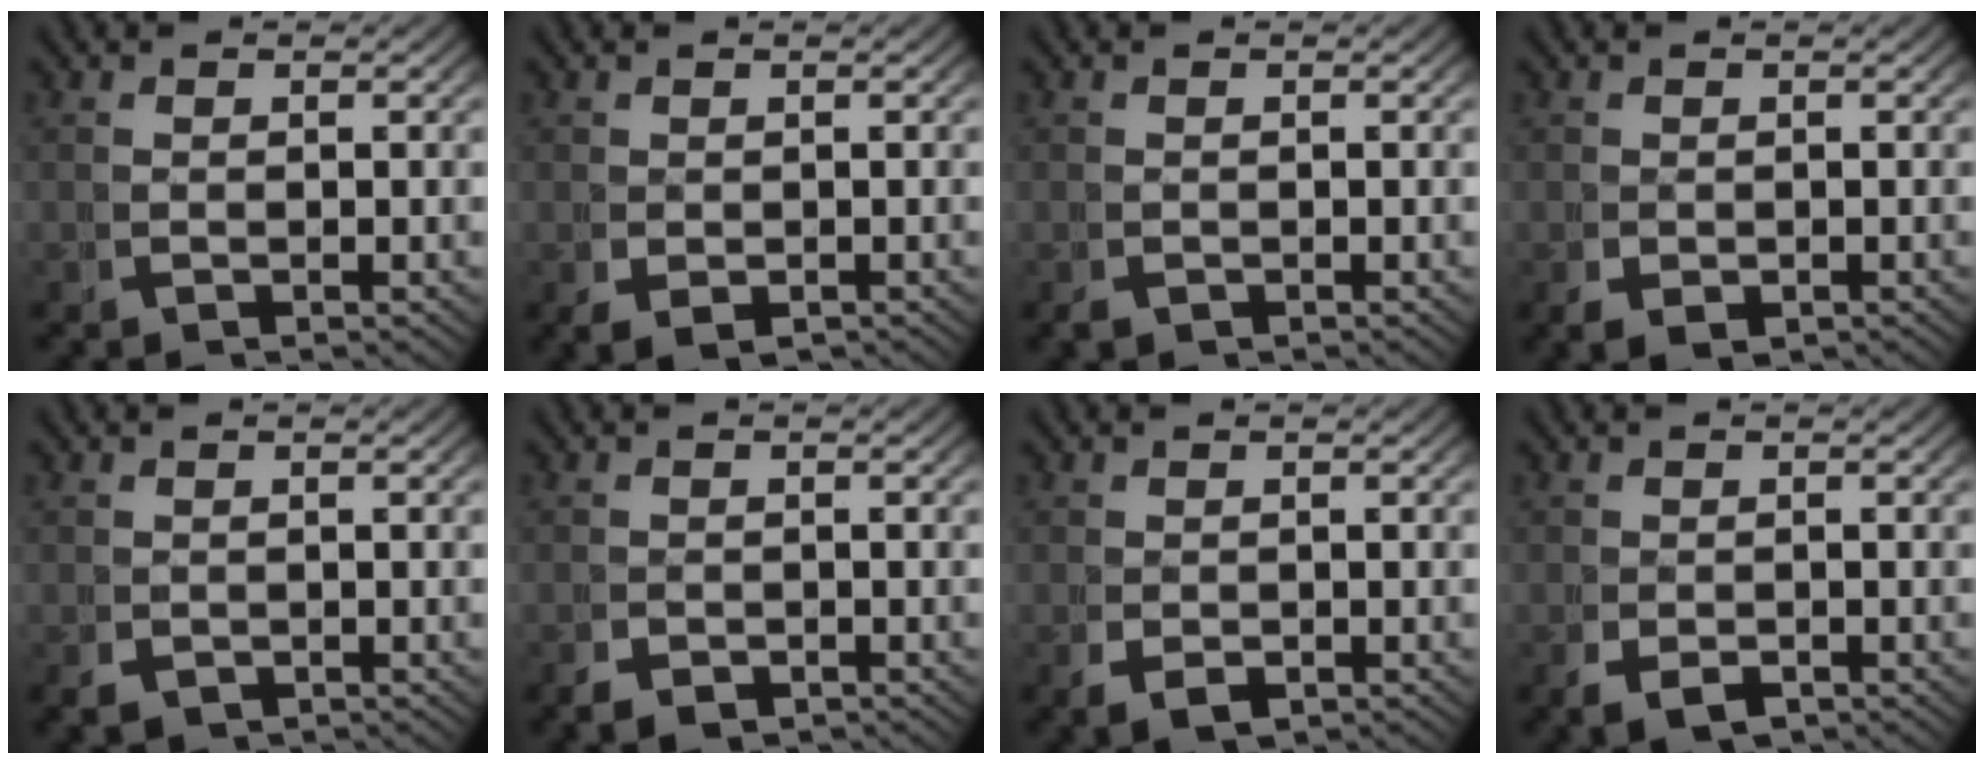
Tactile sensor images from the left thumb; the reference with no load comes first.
{"total": 2.0, "force": [-0.4, 1.4, 1.3], "torque": [-0.033, -0.017, 0.006]}
{"total": 0.8, "force": [-0.5, 0.5, 0.2], "torque": [-0.004, -0.008, -0.008]}
{"total": 2.1, "force": [-0.4, 1.6, 1.3], "torque": [-0.031, -0.018, 0.003]}
{"total": 1.6, "force": [-0.6, 1.3, 0.7], "torque": [-0.014, -0.013, -0.002]}
{"total": 1.9, "force": [-1.0, 1.3, 0.9], "torque": [-0.017, -0.012, -0.014]}
{"total": 2.2, "force": [-0.5, 1.6, 1.4], "torque": [-0.036, -0.017, 0.003]}
{"total": 2.3, "force": [-0.8, 1.6, 1.4], "torque": [-0.032, -0.016, -0.004]}